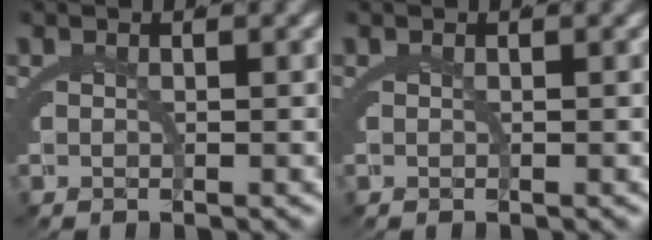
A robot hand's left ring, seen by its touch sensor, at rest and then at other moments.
{"total": 0.0}